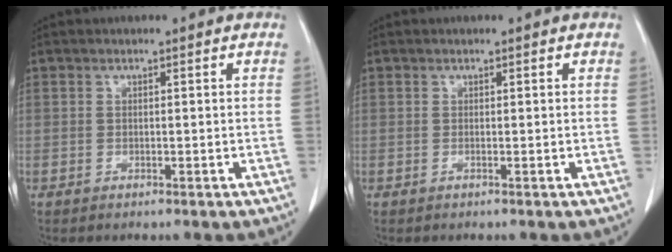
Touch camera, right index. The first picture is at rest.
{"total": 0.0}